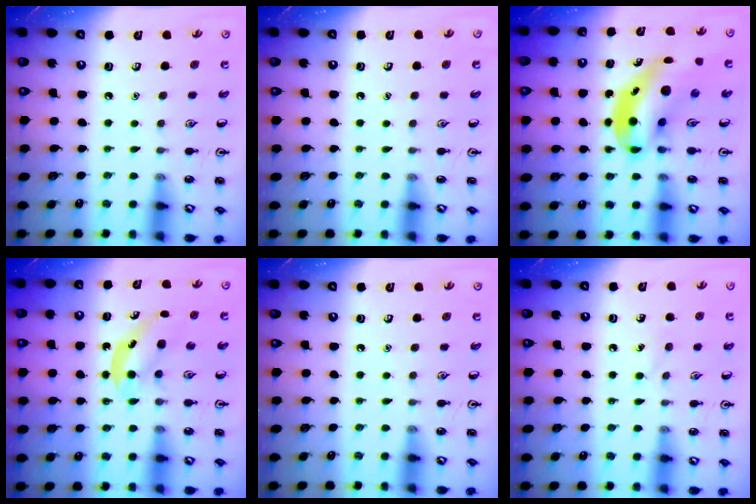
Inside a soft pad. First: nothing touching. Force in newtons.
{"total": 0.0}
{"total": 7.7, "press": 7.6, "slide": 1.4}
{"total": 5.0, "press": 4.9, "slide": 0.7}
{"total": 0.0}
{"total": 4.9, "press": 4.7, "slide": 1.4}